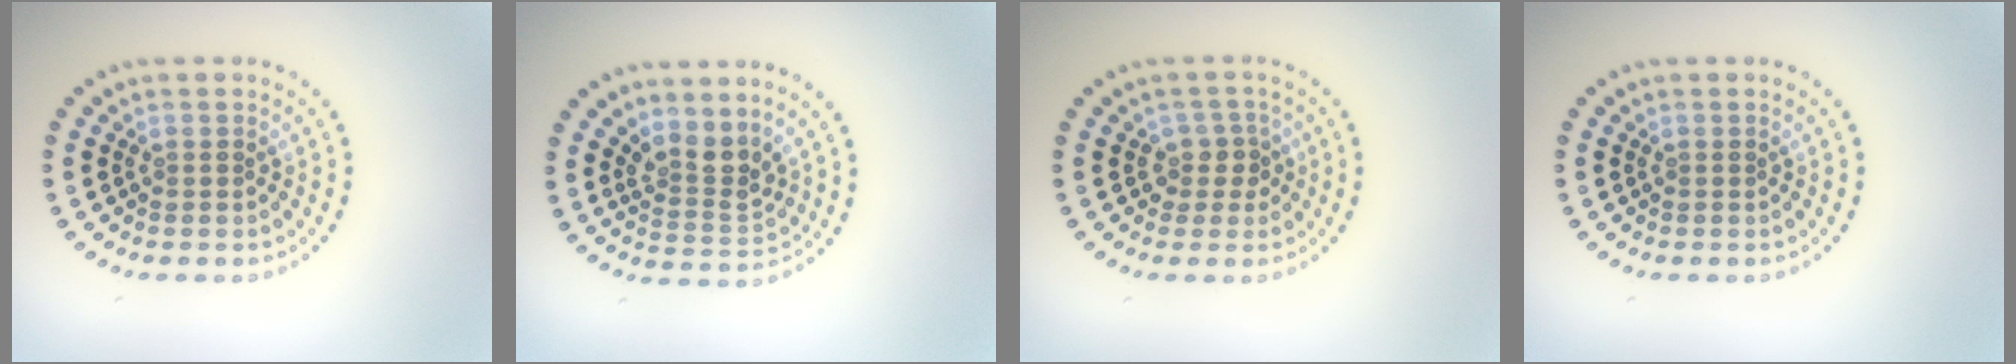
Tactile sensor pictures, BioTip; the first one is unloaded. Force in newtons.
{"total": 2.8, "press": 2.1, "slide": 1.9}
{"total": 1.8, "press": 1.5, "slide": 1.1}
{"total": 0.0}